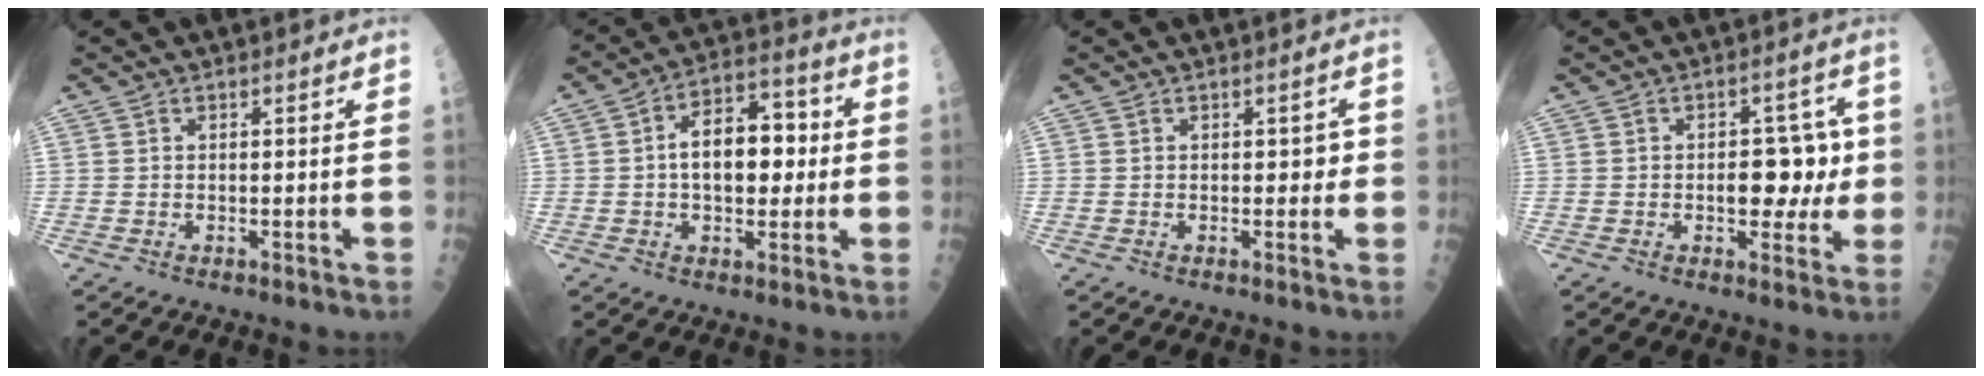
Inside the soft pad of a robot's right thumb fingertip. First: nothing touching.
{"total": 12.7, "force": [0.6, 7.4, 10.3], "torque": [-0.129, 0.027, 0.003]}
{"total": 2.2, "force": [0.0, 1.5, 1.6], "torque": [0.002, 0.004, -0.004]}
{"total": 8.3, "force": [-0.2, 5.1, 6.6], "torque": [-0.040, 0.017, -0.003]}